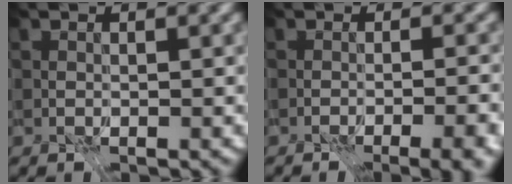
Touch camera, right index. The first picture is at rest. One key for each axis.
{"total": 8.4, "fx": -5.5, "fy": 3.4, "fz": 5.5, "tx": -0.036, "ty": -0.002, "tz": -0.050}